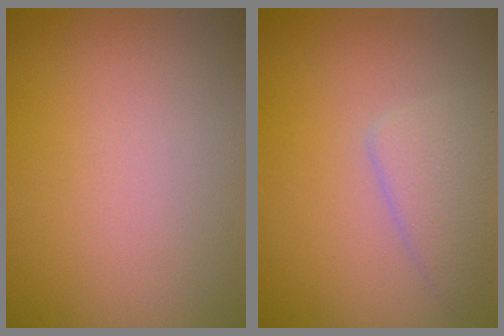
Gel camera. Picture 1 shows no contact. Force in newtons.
{"total": 2.8, "press": 2.8, "slide": 0.2}